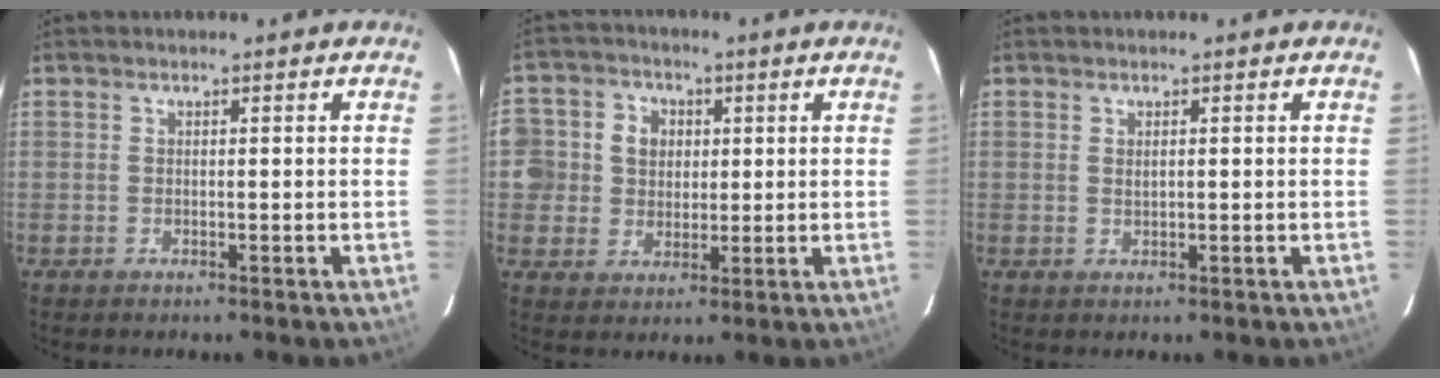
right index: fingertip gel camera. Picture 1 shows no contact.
{"total": 8.5, "force": [0.7, 8.1, 2.4], "torque": [-0.058, 0.022, 0.011]}
{"total": 1.0, "force": [0.3, 0.4, 0.9], "torque": [-0.015, 0.003, 0.006]}